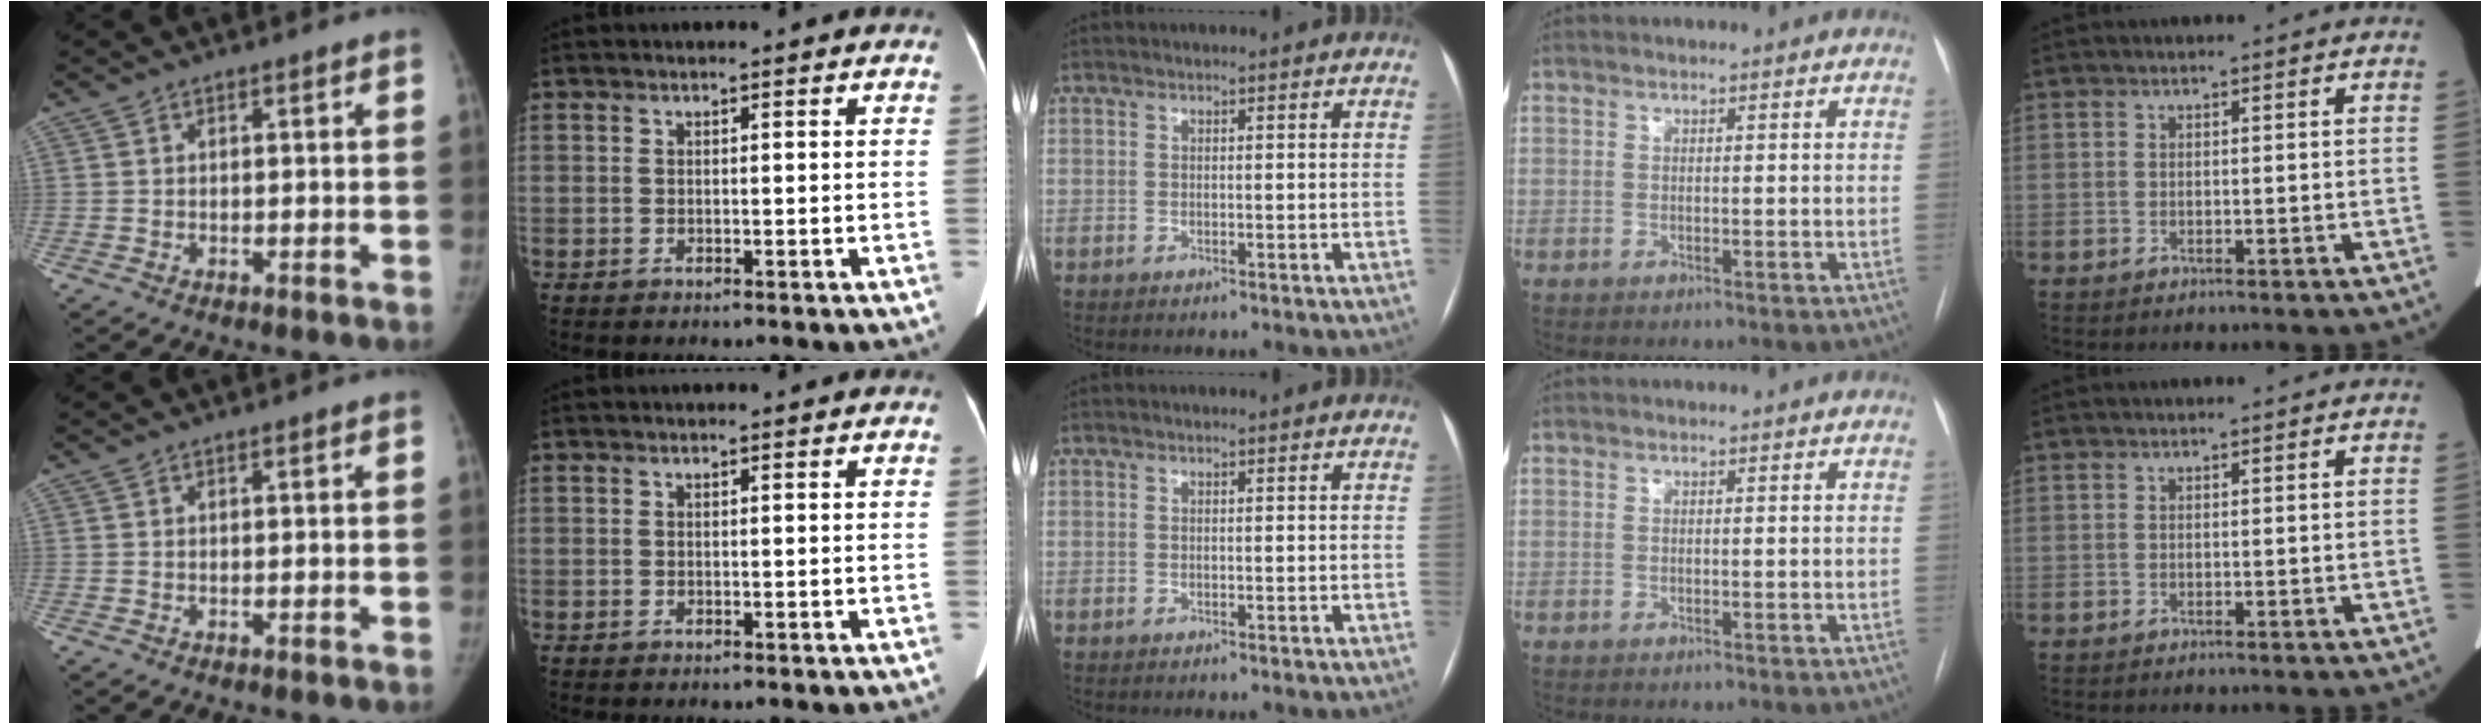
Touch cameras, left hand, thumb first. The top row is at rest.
{}